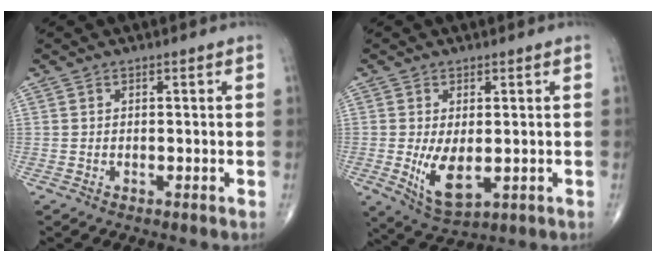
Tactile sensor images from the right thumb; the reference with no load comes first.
{"total": 7.5, "force": [-0.9, 3.6, 6.5], "torque": [-0.113, -0.022, -0.002]}